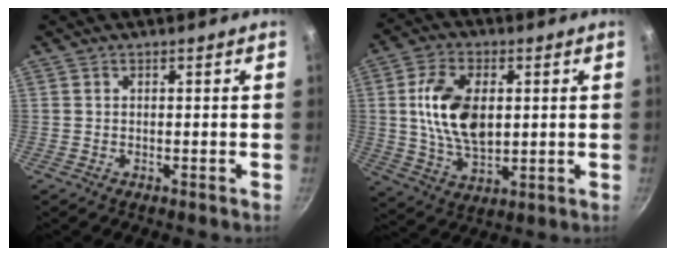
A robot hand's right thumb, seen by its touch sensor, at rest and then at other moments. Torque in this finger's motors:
{"motor_torque": [2.07, 2.04, 1.48, -0.08, 0.18]}